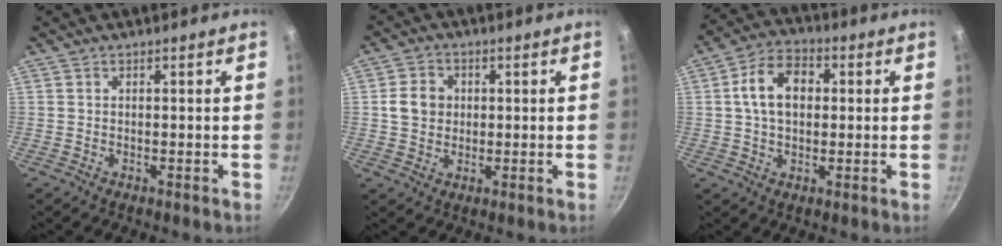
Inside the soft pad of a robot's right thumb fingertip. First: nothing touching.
{"total": 5.9, "force": [0.6, 5.1, 2.8], "torque": [-0.029, 0.007, 0.004]}
{"total": 10.4, "force": [1.5, 7.1, 7.4], "torque": [-0.102, 0.021, 0.015]}